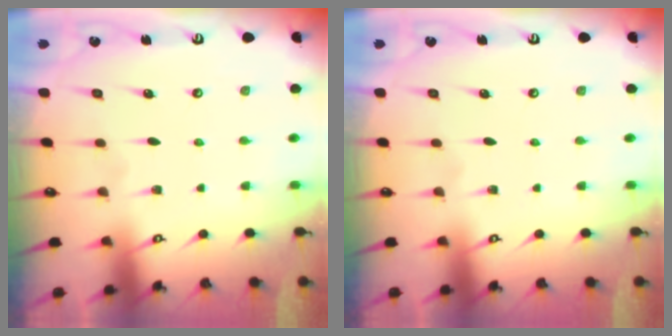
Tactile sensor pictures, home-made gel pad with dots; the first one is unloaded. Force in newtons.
{"total": 0.0}